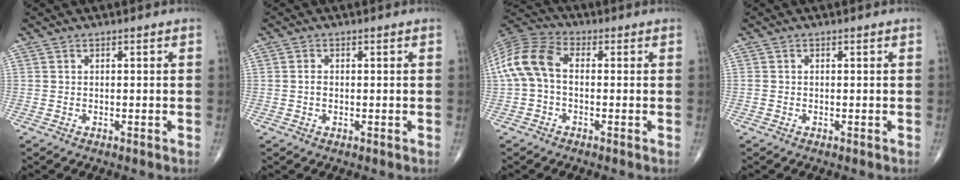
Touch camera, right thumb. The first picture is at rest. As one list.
[{"total": 1.2, "force": [-0.1, 0.8, 0.9], "torque": [-0.014, -0.001, -0.002]}, {"total": 10.3, "force": [0.0, 6.5, 8.0], "torque": [-0.170, 0.030, -0.011]}, {"total": 0.6, "force": [-0.2, 0.5, 0.3], "torque": [-0.008, 0.001, -0.005]}]